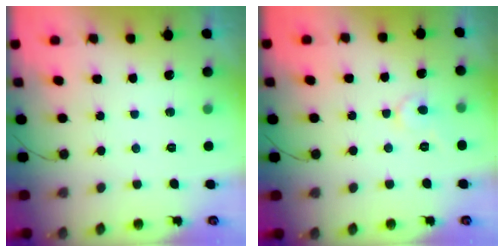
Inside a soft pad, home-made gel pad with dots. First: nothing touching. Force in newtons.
{"total": 4.6, "press": 4.6, "slide": 0.4}